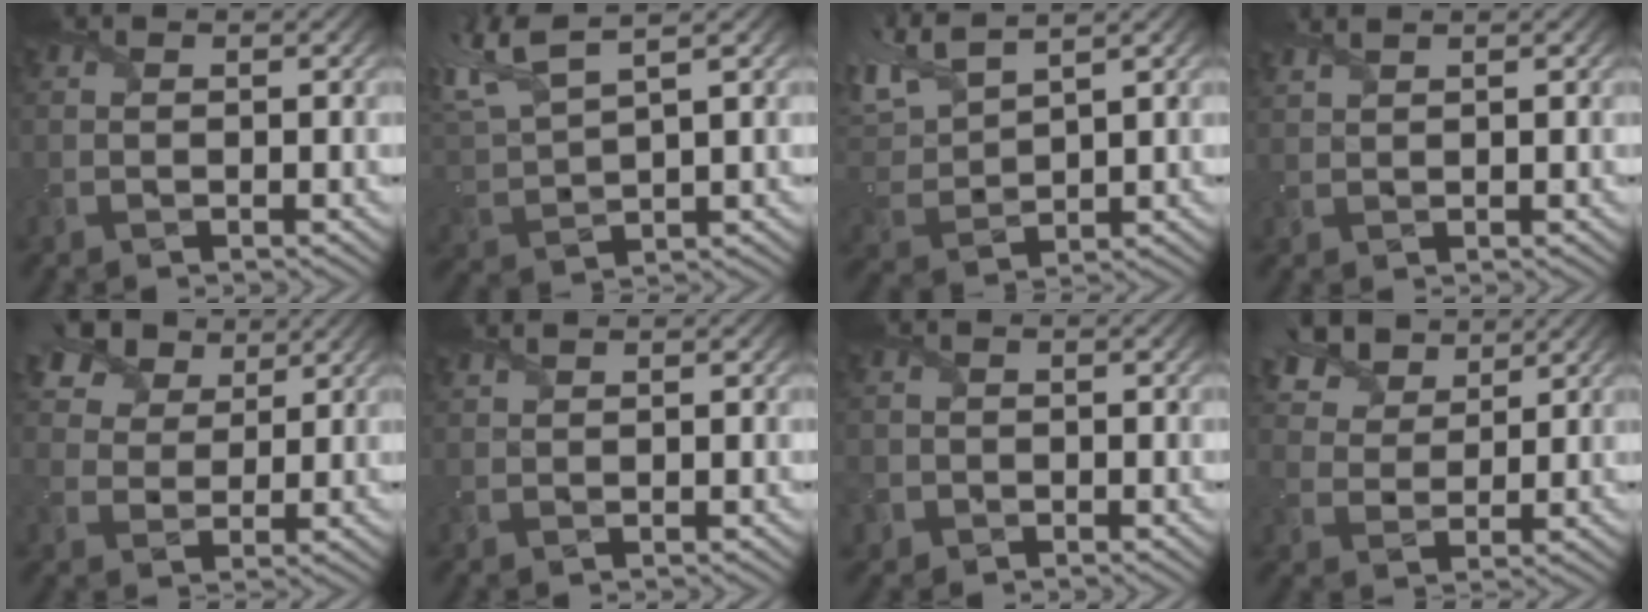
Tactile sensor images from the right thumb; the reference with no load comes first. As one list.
[{"total": 8.9, "force": [5.7, 2.4, 6.3], "torque": [-0.169, 0.032, 0.109]}, {"total": 8.3, "force": [5.8, 2.7, 5.3], "torque": [-0.156, 0.025, 0.112]}, {"total": 1.7, "force": [1.5, 0.1, 0.7], "torque": [-0.017, 0.003, 0.033]}, {"total": 9.2, "force": [6.2, 5.5, 3.8], "torque": [-0.112, 0.001, 0.112]}, {"total": 1.1, "force": [1.0, 0.0, 0.4], "torque": [-0.013, 0.002, 0.024]}, {"total": 2.2, "force": [-0.9, 2.0, 0.2], "torque": [-0.013, -0.002, -0.018]}, {"total": 9.0, "force": [6.5, 4.6, 4.3], "torque": [-0.120, 0.021, 0.115]}]